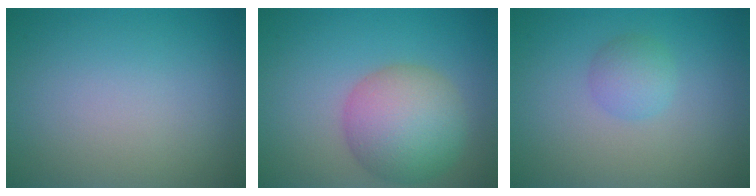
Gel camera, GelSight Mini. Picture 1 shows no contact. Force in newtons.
{"total": 7.0, "press": 7.0, "slide": 0.3}
{"total": 1.9, "press": 1.9, "slide": 0.1}